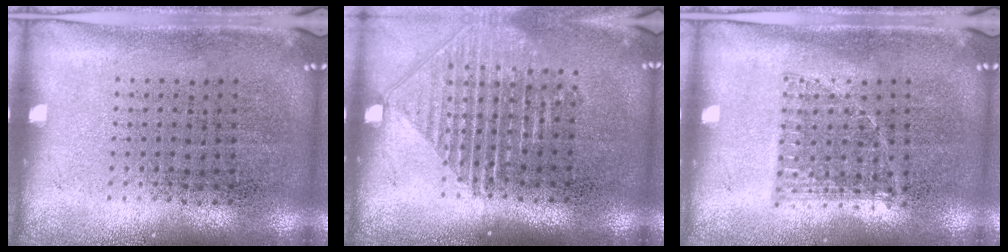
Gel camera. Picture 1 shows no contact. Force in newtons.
{"total": 1.5, "press": 1.4, "slide": 0.6}
{"total": 0.8, "press": 0.8, "slide": 0.3}